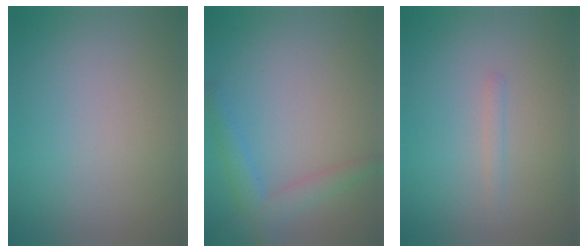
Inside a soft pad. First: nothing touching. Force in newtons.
{"total": 2.9, "press": 2.9, "slide": 0.1}
{"total": 0.8, "press": 0.8, "slide": 0.0}